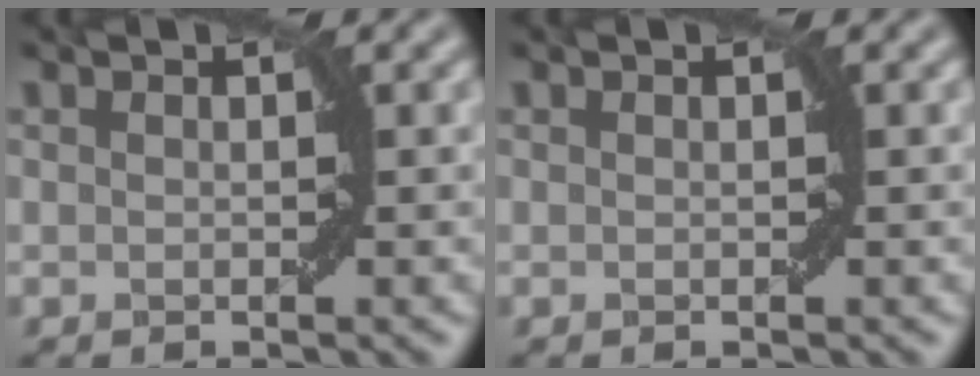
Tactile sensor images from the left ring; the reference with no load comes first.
{"total": 0.0}